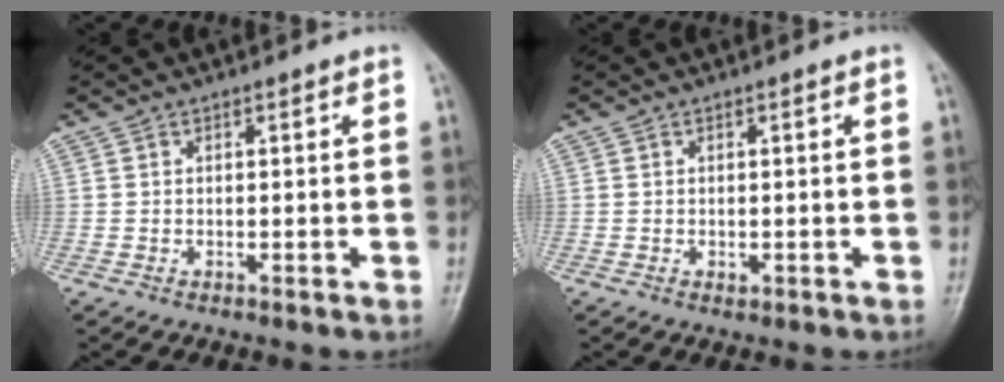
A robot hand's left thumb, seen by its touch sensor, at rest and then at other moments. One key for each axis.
{"total": 0.7, "fx": -0.2, "fy": 0.5, "fz": 0.4, "tx": -0.001, "ty": 0.002, "tz": -0.002}